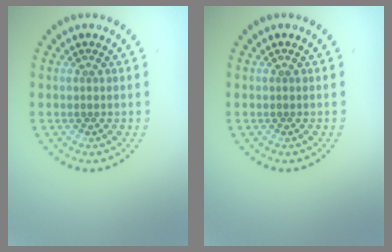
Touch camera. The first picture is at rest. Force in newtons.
{"total": 0.0}